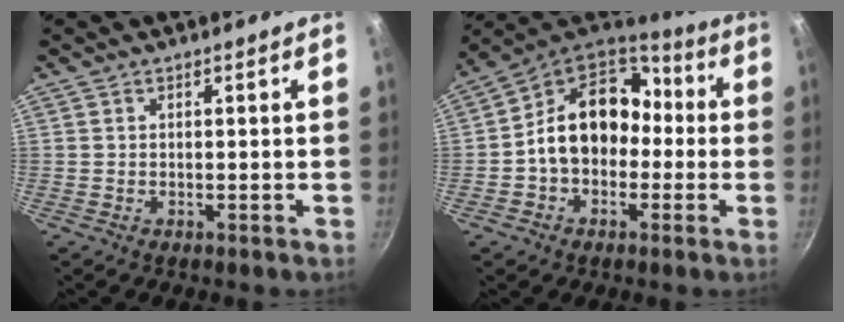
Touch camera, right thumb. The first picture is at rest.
{"total": 16.4, "force": [-0.9, 12.8, 10.2], "torque": [-0.124, 0.056, -0.030]}